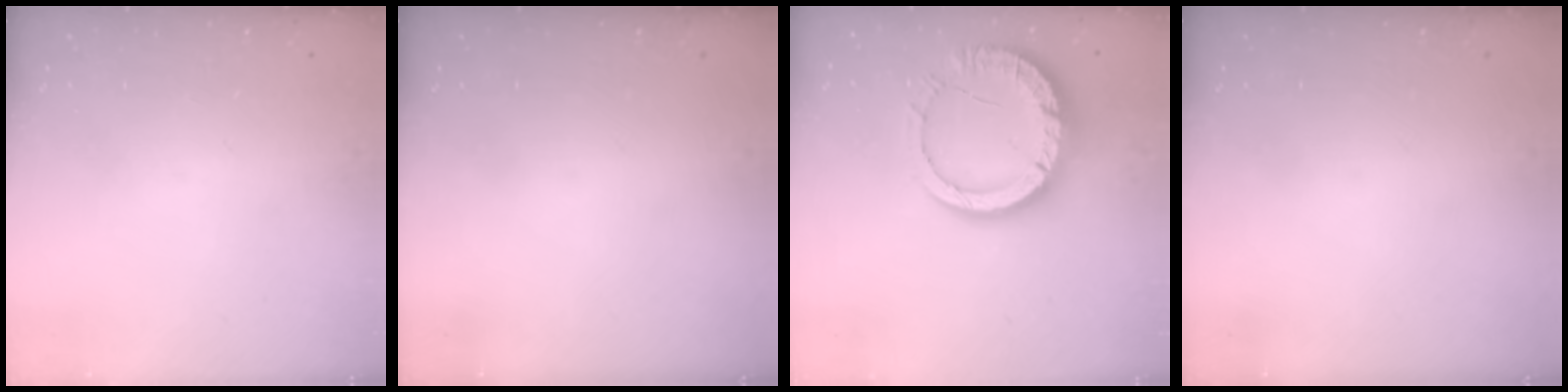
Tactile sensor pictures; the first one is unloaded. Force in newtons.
{"total": 0.0}
{"total": 15.2, "press": 15.2, "slide": 1.4}
{"total": 0.0}